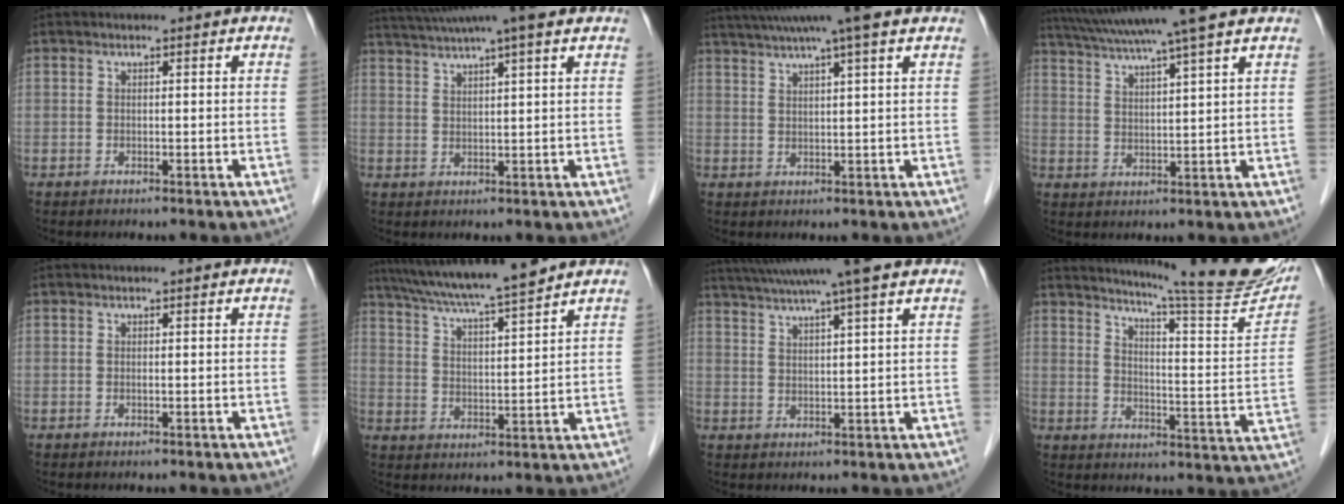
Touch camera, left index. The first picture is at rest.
{"total": 11.0, "force": [9.1, -0.3, 6.2], "torque": [-0.114, 0.030, 0.129]}
{"total": 10.5, "force": [8.2, -0.5, 6.5], "torque": [-0.113, 0.029, 0.114]}
{"total": 13.4, "force": [11.1, -1.1, 7.4], "torque": [-0.133, 0.022, 0.166]}
{"total": 0.0}
{"total": 13.8, "force": [12.0, -0.6, 6.7], "torque": [-0.122, 0.015, 0.191]}
{"total": 12.3, "force": [10.1, -0.8, 6.9], "torque": [-0.124, 0.025, 0.144]}
{"total": 21.8, "force": [19.1, -0.1, 10.6], "torque": [-0.153, -0.079, 0.238]}